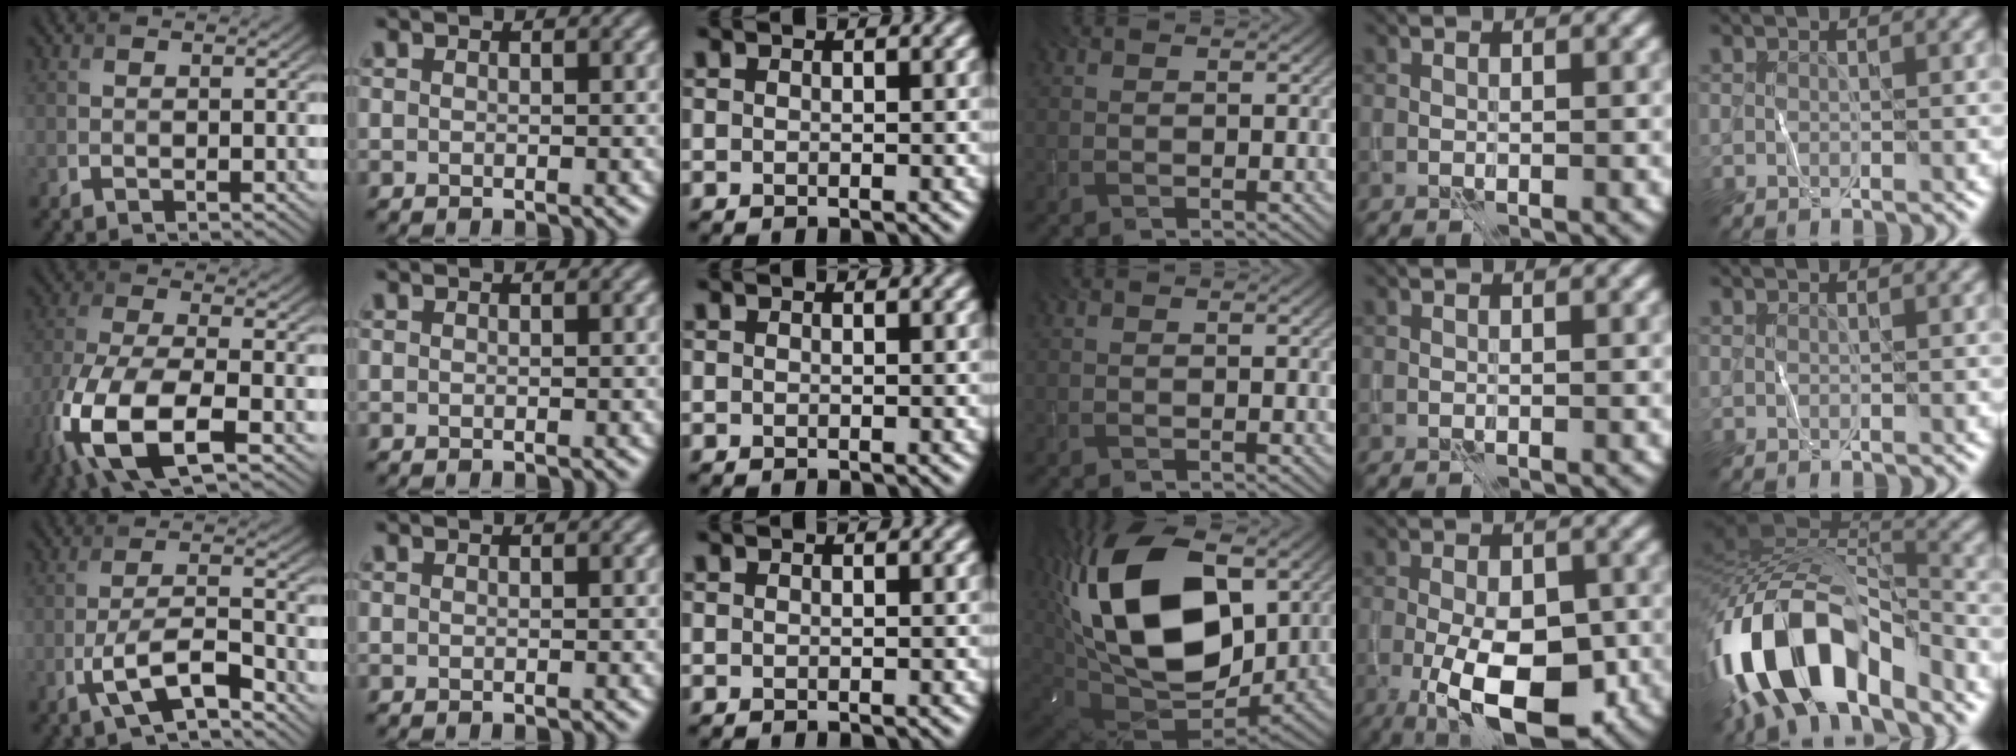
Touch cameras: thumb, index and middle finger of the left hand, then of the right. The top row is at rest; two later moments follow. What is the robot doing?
{"motion": "wipe", "object": "whiteboard"}